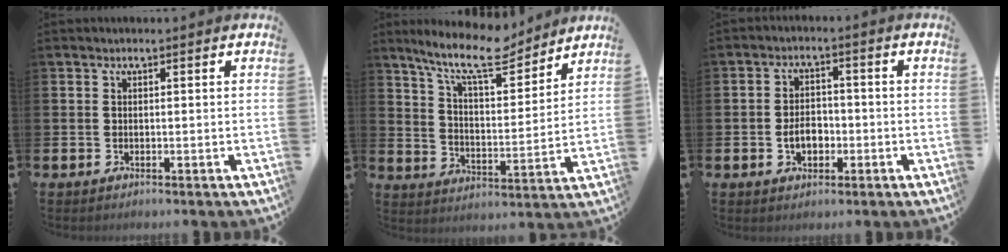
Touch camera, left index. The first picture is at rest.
{"total": 11.3, "force": [9.6, 2.6, 5.3], "torque": [-0.124, -0.048, 0.169]}
{"total": 3.8, "force": [-1.1, 2.6, 2.6], "torque": [-0.032, -0.003, -0.026]}